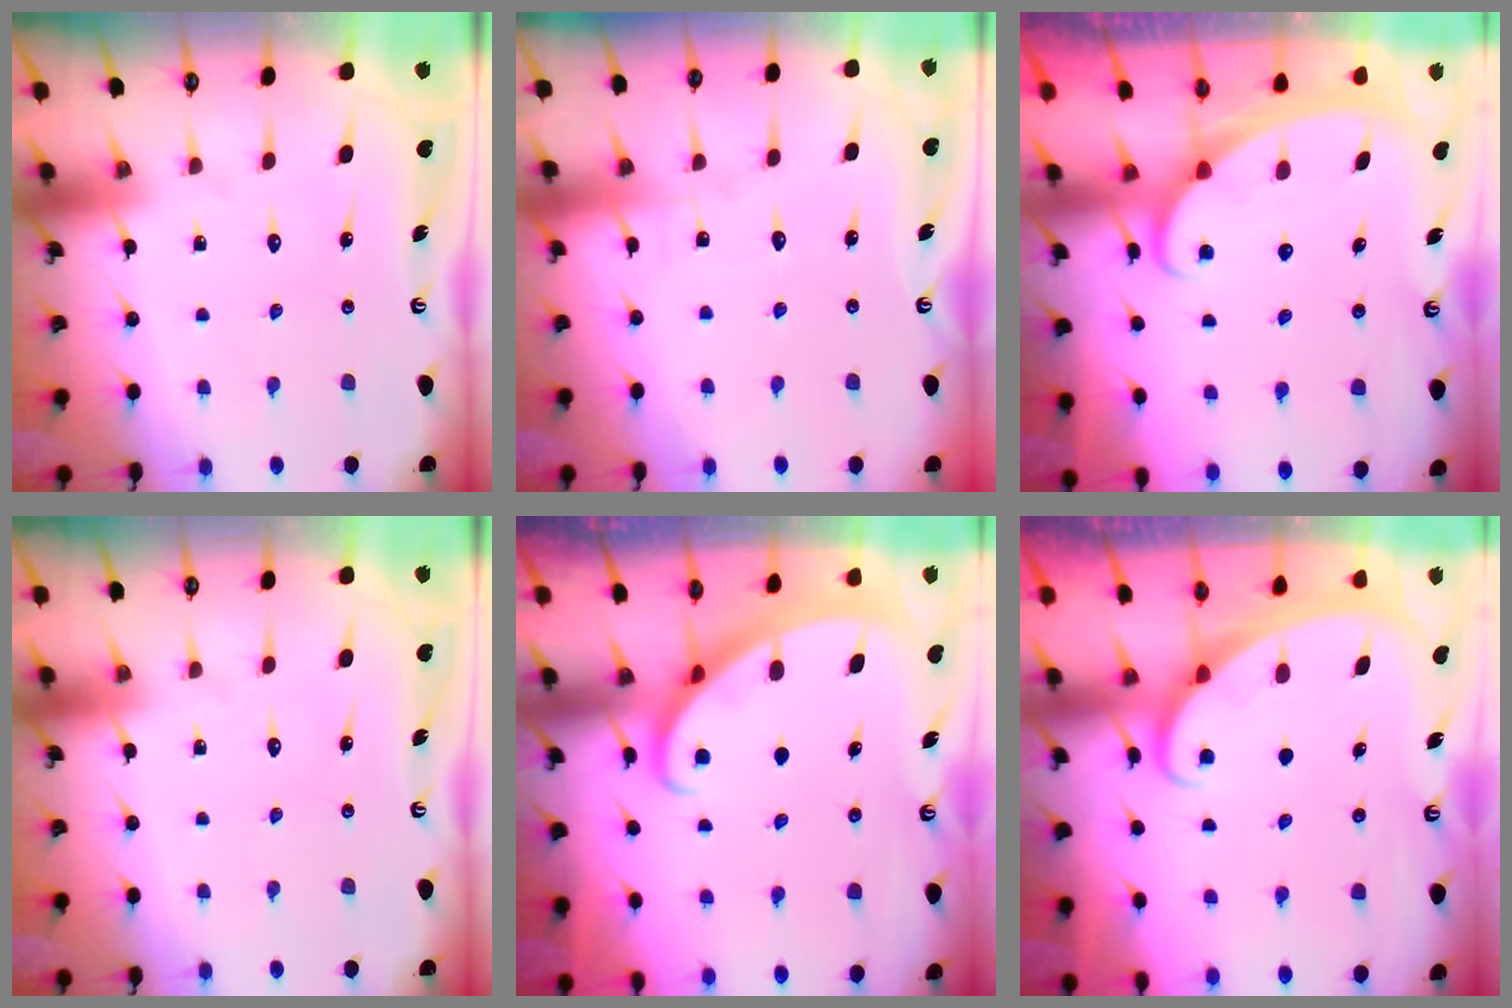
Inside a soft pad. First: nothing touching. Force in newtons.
{"total": 2.6, "press": 2.6, "slide": 0.3}
{"total": 2.3, "press": 2.3, "slide": 0.4}
{"total": 0.0}
{"total": 2.2, "press": 2.2, "slide": 0.2}
{"total": 2.1, "press": 2.1, "slide": 0.1}